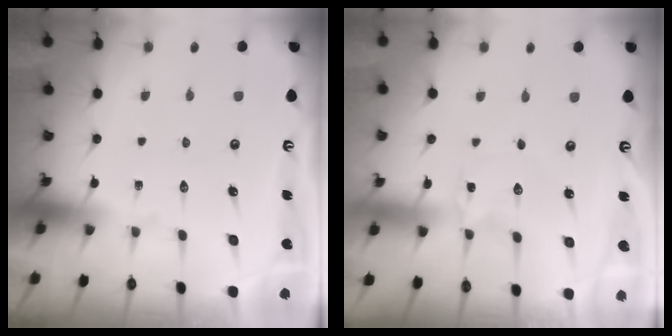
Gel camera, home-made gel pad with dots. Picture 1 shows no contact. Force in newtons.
{"total": 0.6, "press": 0.6, "slide": 0.1}